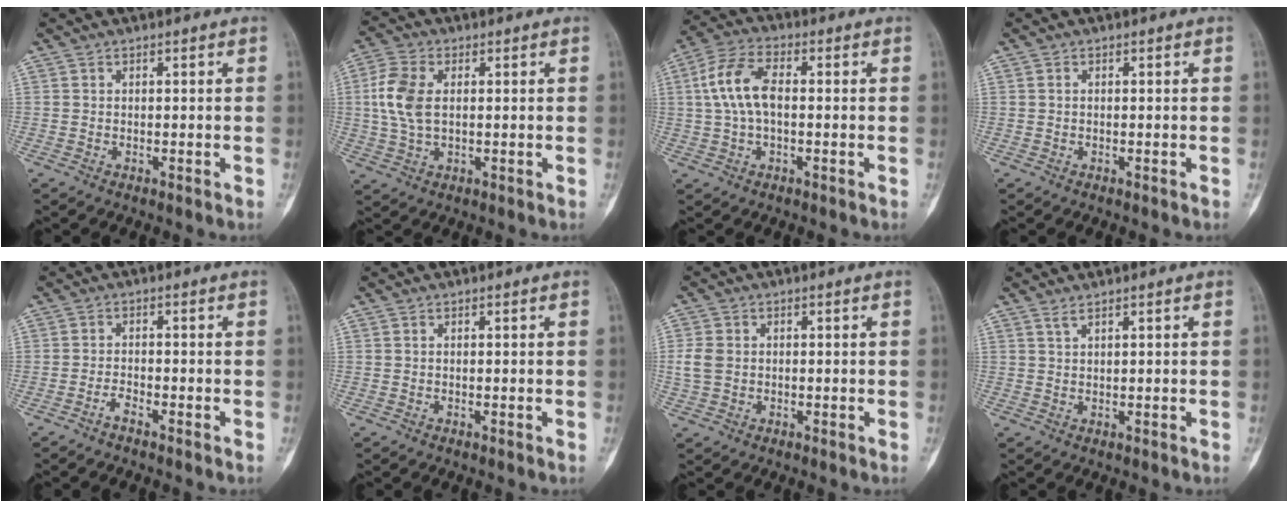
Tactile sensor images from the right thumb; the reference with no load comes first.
{"total": 8.6, "force": [1.1, 5.1, 6.8], "torque": [-0.158, 0.007, 0.023]}
{"total": 9.5, "force": [0.7, 5.0, 8.0], "torque": [-0.168, 0.027, 0.010]}
{"total": 0.0}
{"total": 2.5, "force": [-2.0, 0.5, 1.3], "torque": [-0.030, 0.015, -0.043]}
{"total": 0.0}
{"total": 4.2, "force": [0.1, 3.5, 2.4], "torque": [-0.050, 0.007, 0.003]}
{"total": 1.2, "force": [1.0, 0.0, 0.7], "torque": [-0.014, -0.004, 0.023]}